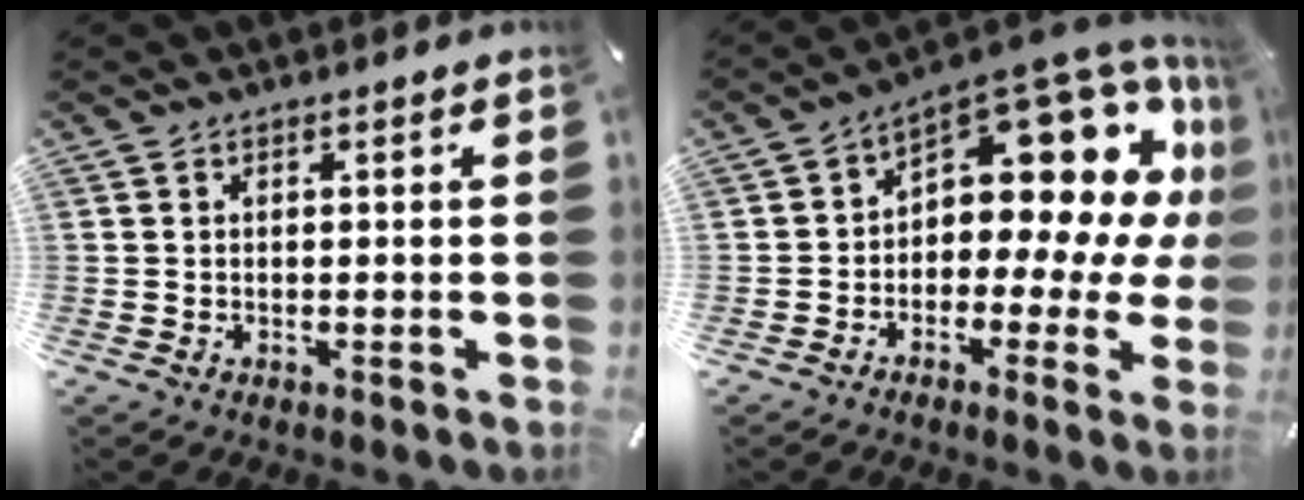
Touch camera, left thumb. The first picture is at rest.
{"total": 17.1, "force": [8.1, 9.1, 12.0], "torque": [-0.144, -0.082, 0.132]}